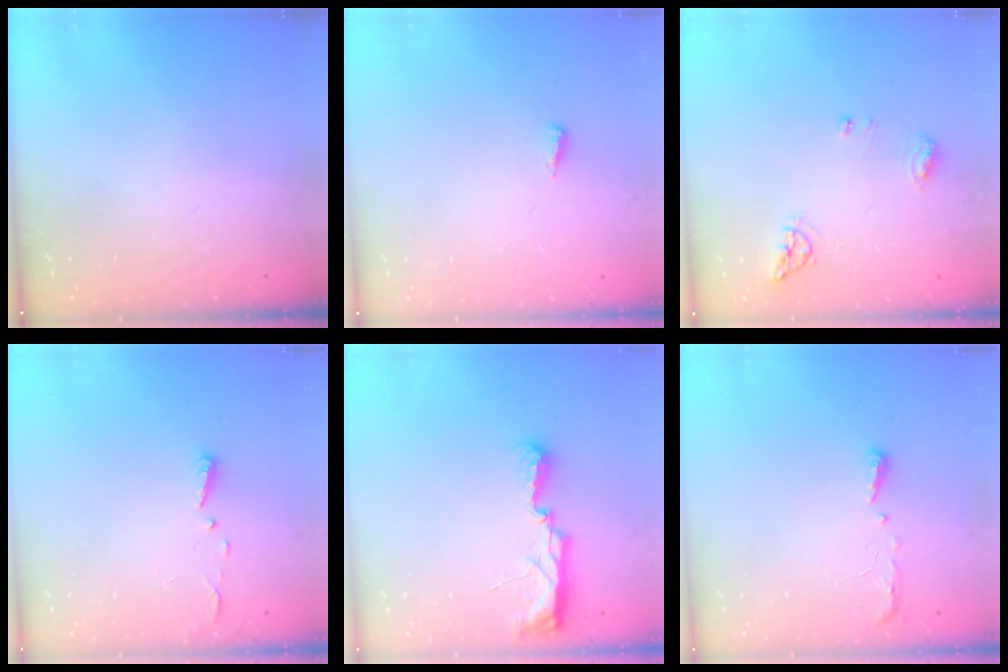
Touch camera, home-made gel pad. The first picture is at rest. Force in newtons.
{"total": 3.9, "press": 3.6, "slide": 1.5}
{"total": 6.6, "press": 6.5, "slide": 0.6}
{"total": 3.0, "press": 2.9, "slide": 0.3}
{"total": 11.5, "press": 10.2, "slide": 5.3}
{"total": 4.1, "press": 4.0, "slide": 0.6}